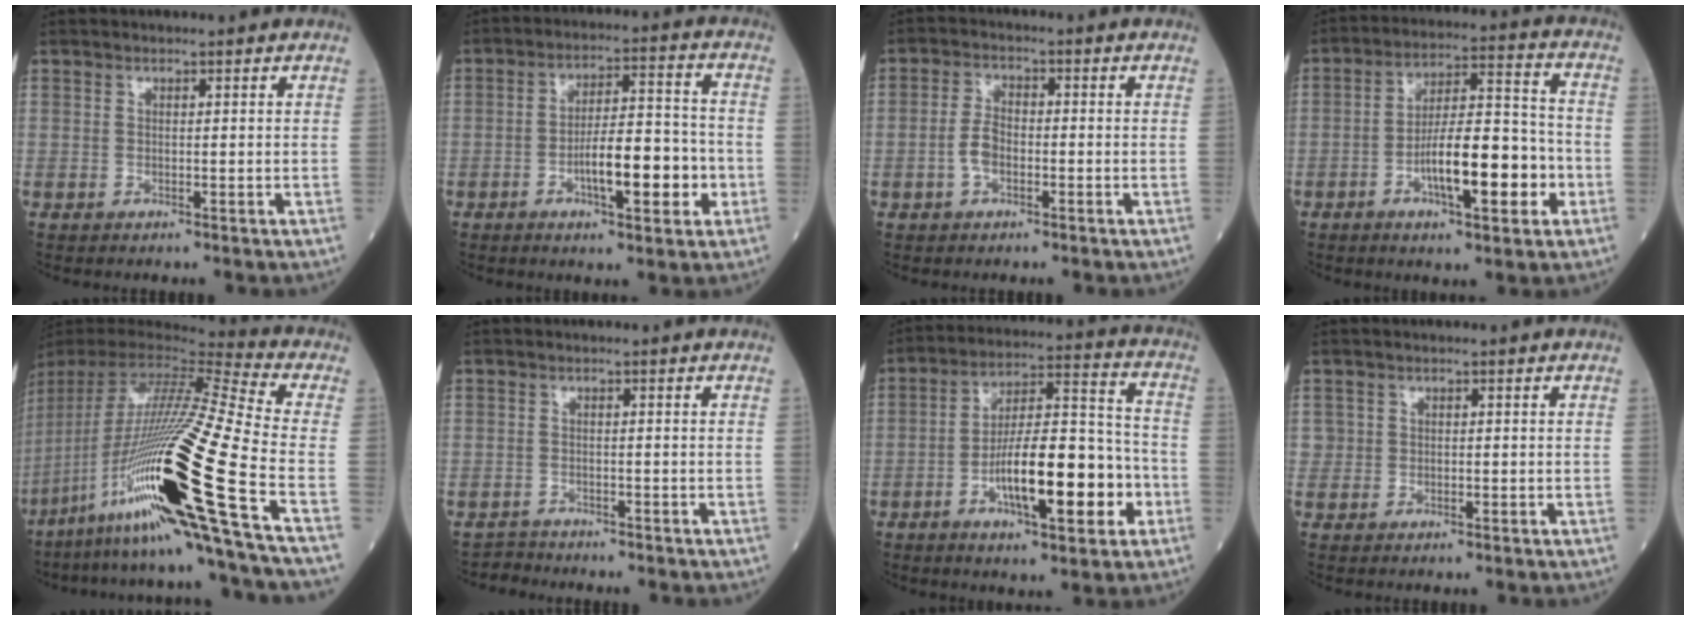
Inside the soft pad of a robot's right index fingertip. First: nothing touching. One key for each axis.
{"total": 11.1, "fx": -3.4, "fy": 3.2, "fz": 10.1, "tx": -0.169, "ty": 0.019, "tz": -0.051}
{"total": 4.4, "fx": -1.4, "fy": 2.6, "fz": 3.2, "tx": -0.079, "ty": 0.010, "tz": -0.028}
{"total": 13.7, "fx": -4.4, "fy": 3.8, "fz": 12.4, "tx": -0.212, "ty": 0.020, "tz": -0.068}
{"total": 34.1, "fx": -12.9, "fy": 1.3, "fz": 31.5, "tx": -0.593, "ty": -0.056, "tz": -0.240}
{"total": 3.1, "fx": -2.7, "fy": 1.3, "fz": -0.9, "tx": 0.006, "ty": -0.004, "tz": -0.051}
{"total": 17.1, "fx": -5.4, "fy": 4.8, "fz": 15.5, "tx": -0.264, "ty": 0.019, "tz": -0.082}
{"total": 2.6, "fx": 0.0, "fy": 2.4, "fz": 1.0, "tx": -0.030, "ty": 0.012, "tz": 0.008}